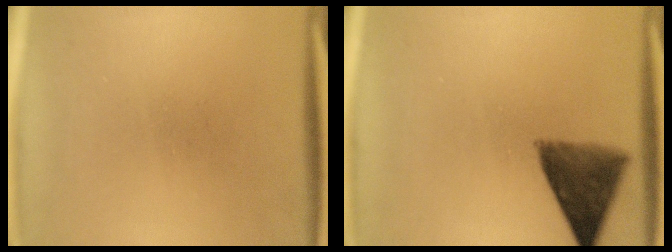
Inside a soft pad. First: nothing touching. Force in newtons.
{"total": 8.7}